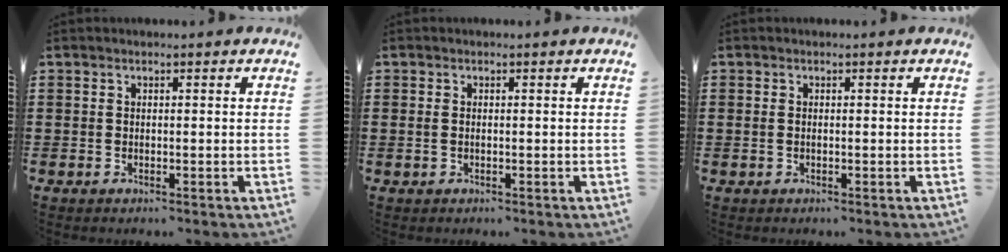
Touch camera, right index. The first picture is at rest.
{"total": 0.9, "force": [-0.1, 0.4, 0.8], "torque": [-0.017, 0.003, -0.002]}
{"total": 0.7, "force": [-0.1, 0.3, 0.6], "torque": [-0.014, 0.000, -0.002]}